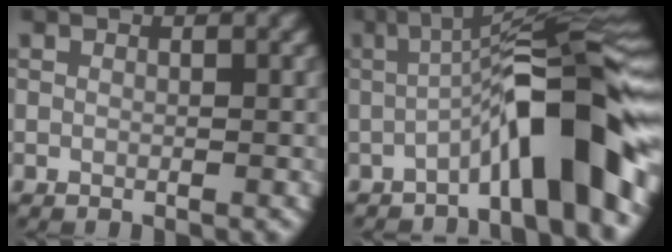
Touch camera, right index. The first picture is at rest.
{"total": 9.7, "force": [-3.2, 1.6, 9.1], "torque": [-0.119, 0.027, -0.059]}